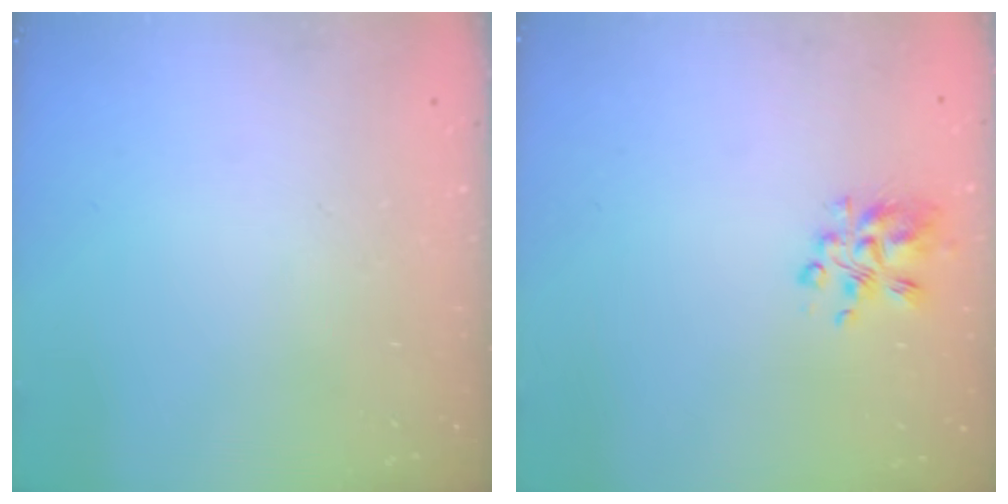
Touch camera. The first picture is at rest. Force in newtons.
{"total": 6.3, "press": 6.1, "slide": 1.4}